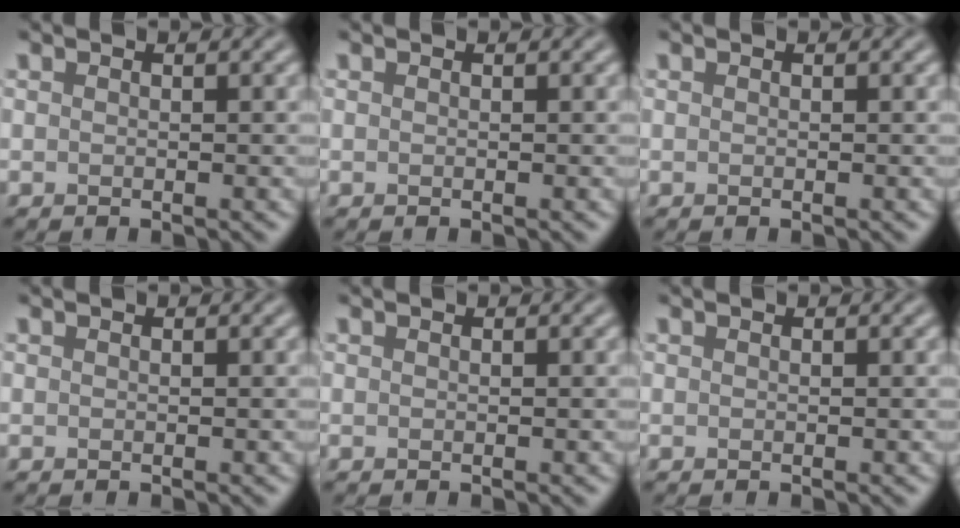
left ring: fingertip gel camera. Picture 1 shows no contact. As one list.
[{"total": 0.0}, {"total": 0.0}, {"total": 0.0}, {"total": 0.0}, {"total": 0.0}]